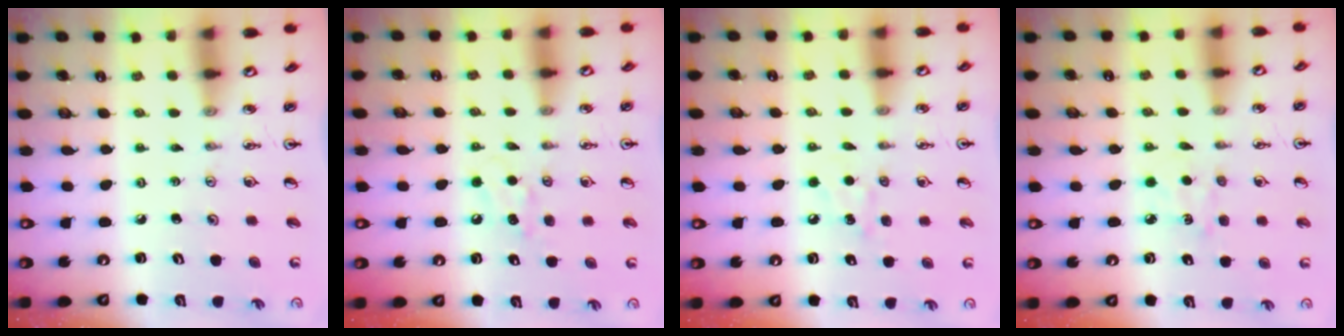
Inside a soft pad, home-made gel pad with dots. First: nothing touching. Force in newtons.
{"total": 5.1, "press": 4.9, "slide": 1.4}
{"total": 5.3, "press": 5.2, "slide": 0.8}
{"total": 5.1, "press": 5.1, "slide": 0.5}